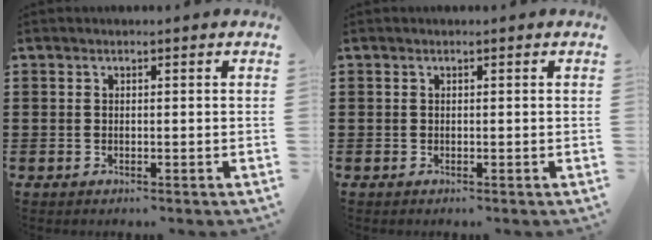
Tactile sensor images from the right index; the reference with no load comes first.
{"total": 0.0}